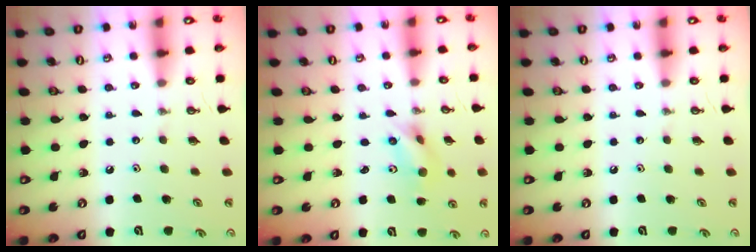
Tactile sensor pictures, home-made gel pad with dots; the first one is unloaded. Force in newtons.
{"total": 6.6, "press": 3.1, "slide": 5.8}
{"total": 0.0}